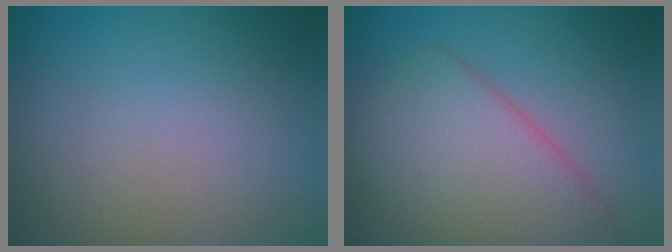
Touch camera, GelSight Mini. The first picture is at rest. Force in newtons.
{"total": 6.7, "press": 6.7, "slide": 0.1}